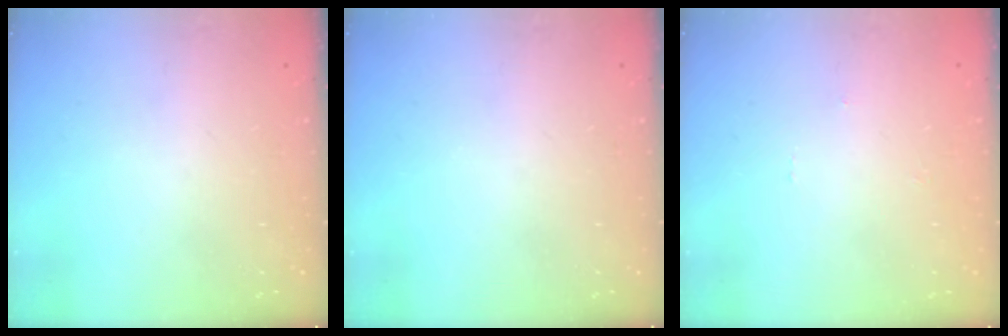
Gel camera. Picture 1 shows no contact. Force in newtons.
{"total": 0.0}
{"total": 0.0}